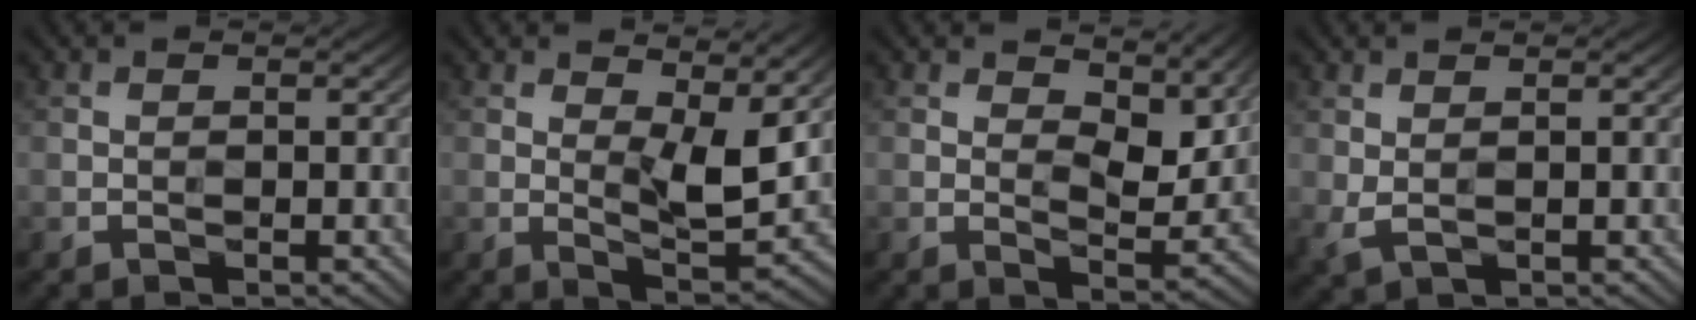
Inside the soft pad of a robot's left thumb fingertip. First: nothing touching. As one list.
[{"total": 7.3, "force": [3.0, 2.5, 6.2], "torque": [-0.105, -0.007, 0.052]}, {"total": 7.6, "force": [4.5, 3.3, 5.1], "torque": [-0.088, -0.007, 0.073]}, {"total": 1.8, "force": [0.6, 0.8, 1.4], "torque": [-0.044, -0.004, 0.017]}]